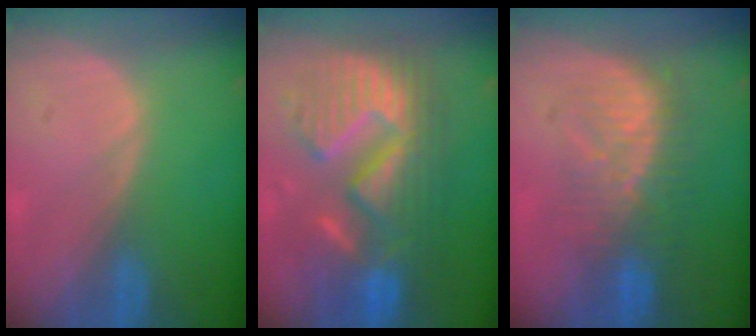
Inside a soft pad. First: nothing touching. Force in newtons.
{"total": 13.1, "press": 13.0, "slide": 1.2}
{"total": 8.1, "press": 7.9, "slide": 1.6}